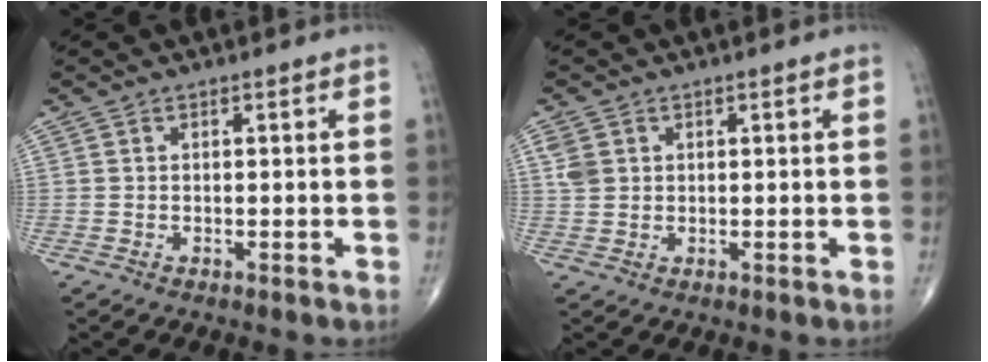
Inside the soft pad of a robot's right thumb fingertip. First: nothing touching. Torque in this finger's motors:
{"motor_torque": [0.13, 1.19, 0.49, 0.37, 0.02]}